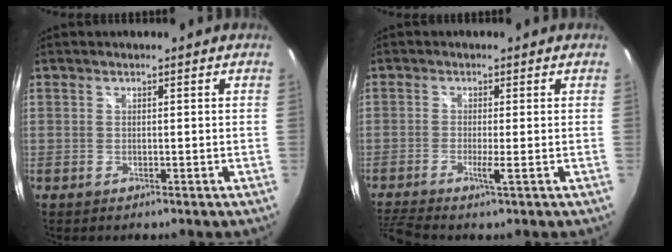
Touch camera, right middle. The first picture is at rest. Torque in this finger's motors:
{"motor_torque": [1.06, -1.07, 0.27, 0.11]}